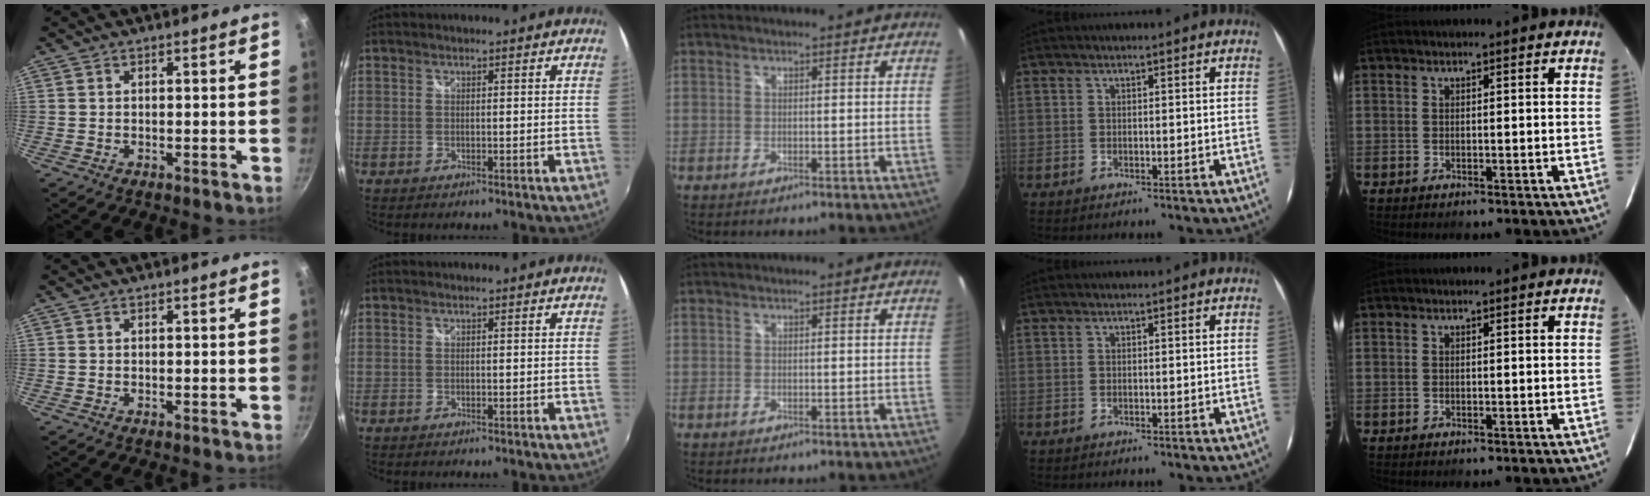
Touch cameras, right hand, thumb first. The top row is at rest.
{}